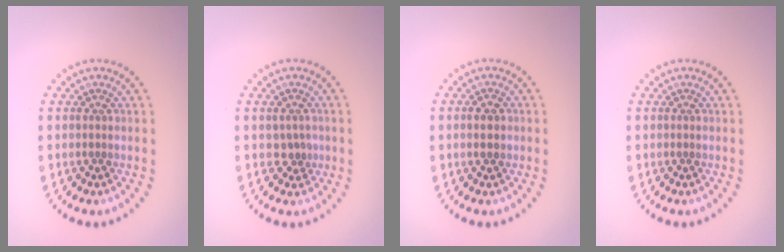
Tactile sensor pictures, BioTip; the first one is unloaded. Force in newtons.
{"total": 1.3, "press": 1.1, "slide": 0.7}
{"total": 2.1, "press": 2.1, "slide": 0.0}
{"total": 0.0}